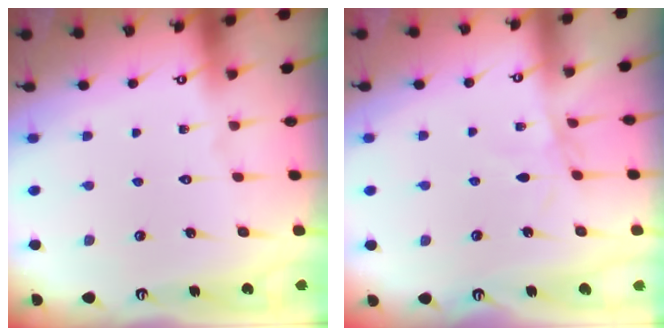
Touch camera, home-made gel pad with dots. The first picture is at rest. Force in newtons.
{"total": 2.2, "press": 2.1, "slide": 0.3}